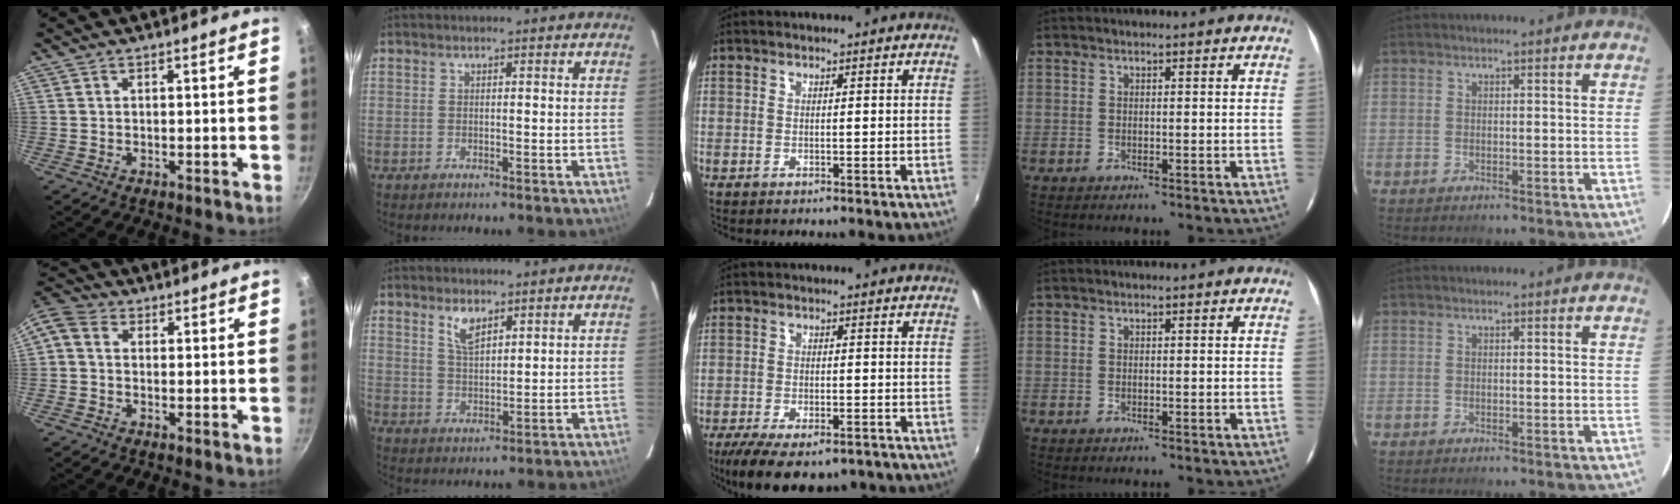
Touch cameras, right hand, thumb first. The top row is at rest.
{"thumb": {"total": 5.4, "force": [0.2, 4.4, 3.2], "torque": [-0.073, 0.025, -0.011]}, "index": {"total": 4.7, "force": [3.0, 1.9, 3.0], "torque": [-0.056, 0.001, 0.059]}, "middle": {"total": 12.6, "force": [-8.5, 5.1, 7.8], "torque": [-0.167, -0.039, -0.129]}}